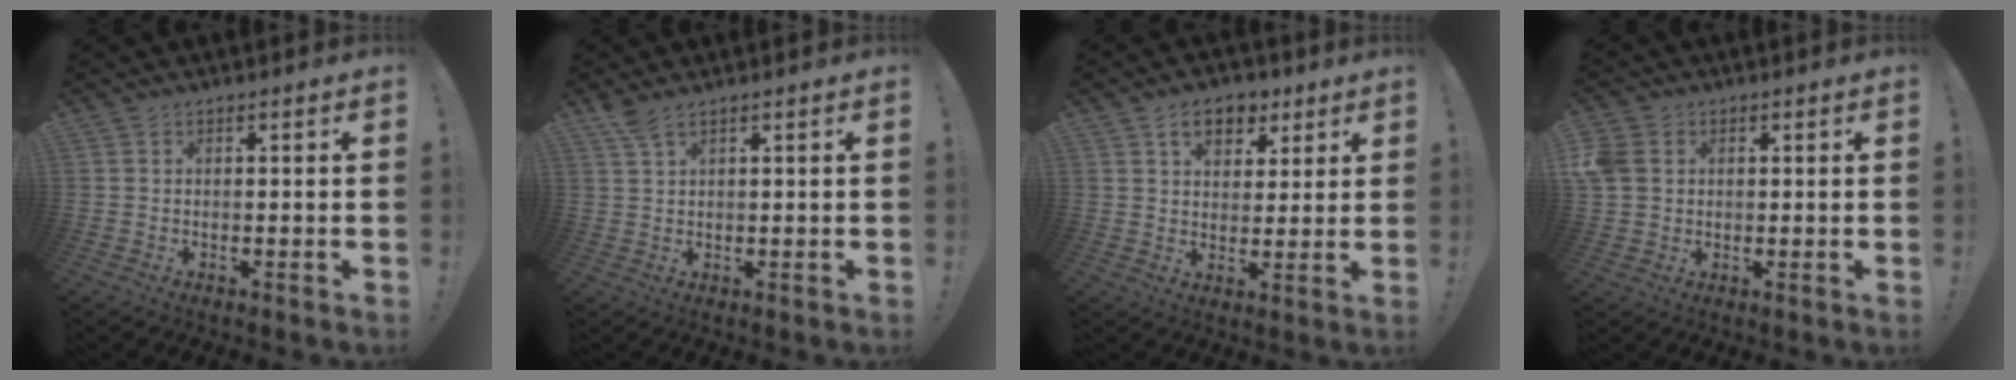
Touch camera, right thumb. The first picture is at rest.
{"total": 3.5, "force": [2.8, 0.7, 2.1], "torque": [-0.046, -0.010, 0.051]}
{"total": 9.1, "force": [4.7, 6.3, 4.7], "torque": [-0.068, -0.013, 0.088]}
{"total": 7.1, "force": [1.5, 6.1, 3.4], "torque": [-0.072, 0.010, 0.034]}